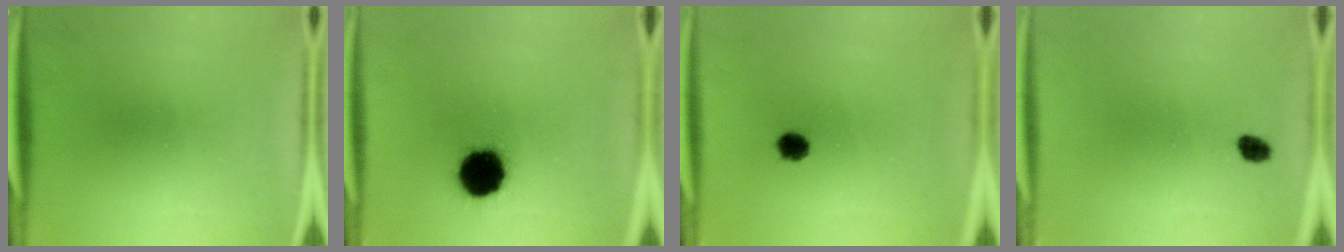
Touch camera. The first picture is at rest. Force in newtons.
{"total": 13.5}
{"total": 2.9}
{"total": 2.1}